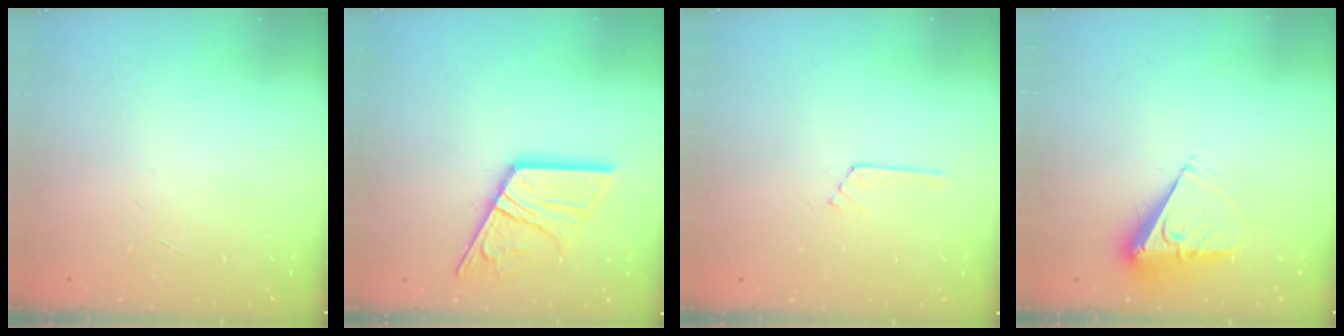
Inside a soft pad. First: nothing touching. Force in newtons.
{"total": 17.1, "press": 17.0, "slide": 1.9}
{"total": 2.8, "press": 2.8, "slide": 0.4}
{"total": 7.0, "press": 7.0, "slide": 0.7}